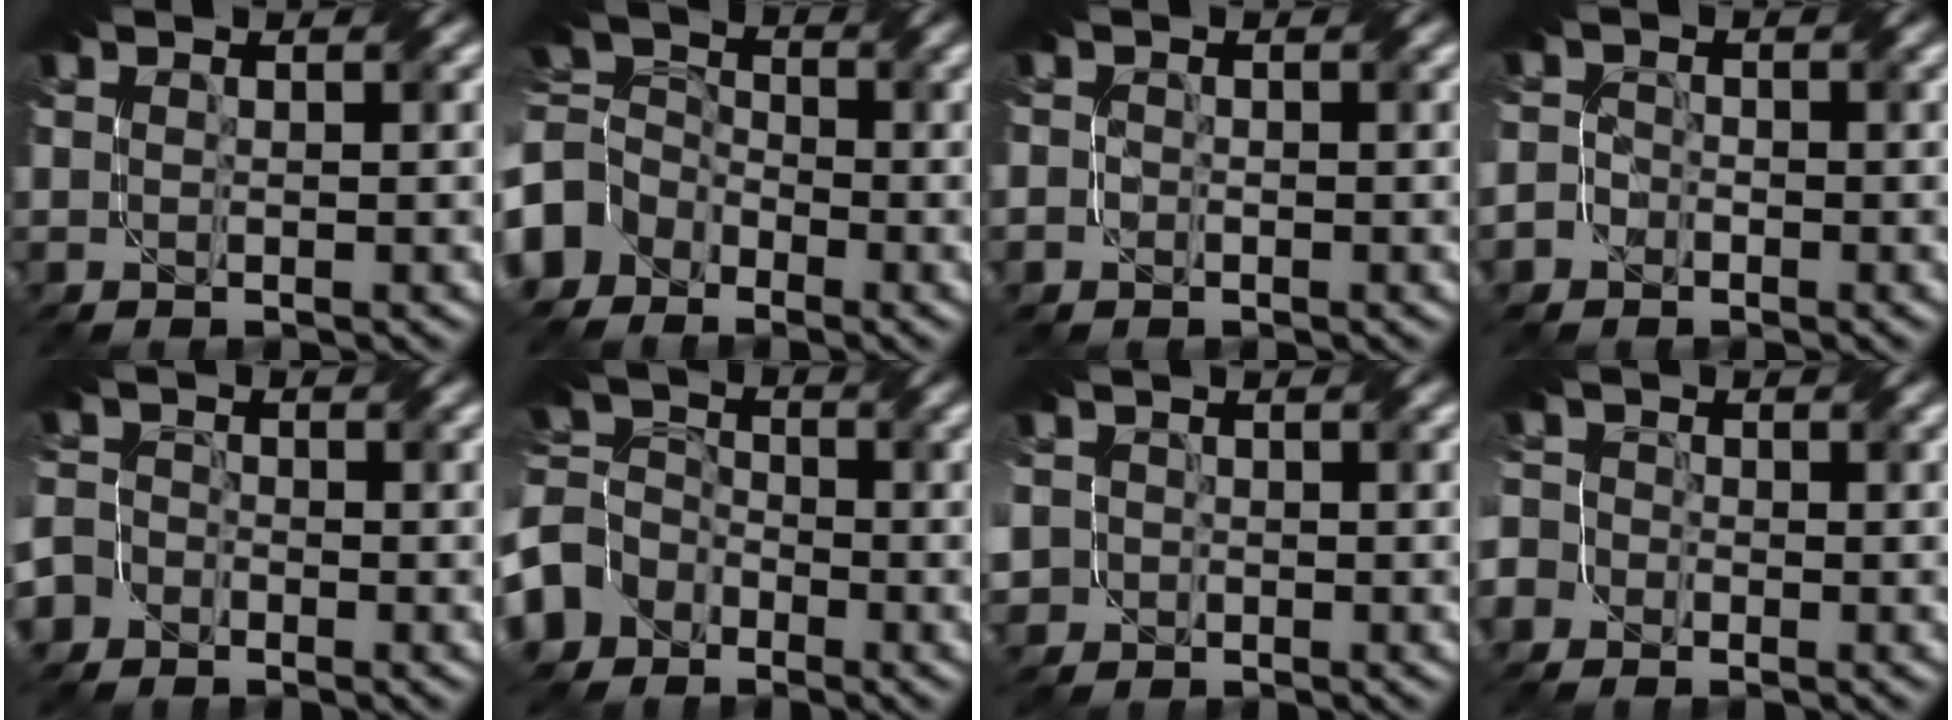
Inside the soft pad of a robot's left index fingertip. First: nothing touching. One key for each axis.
{"total": 4.9, "fx": -2.5, "fy": 4.0, "fz": 1.5, "tx": -0.033, "ty": 0.012, "tz": -0.072}
{"total": 1.1, "fx": -0.3, "fy": 1.0, "fz": 0.1, "tx": 0.006, "ty": -0.004, "tz": -0.008}
{"total": 2.1, "fx": -1.1, "fy": 1.7, "fz": 0.1, "tx": 0.012, "ty": 0.002, "tz": -0.024}
{"total": 4.3, "fx": -2.9, "fy": 3.1, "fz": 0.5, "tx": 0.001, "ty": 0.001, "tz": -0.059}
{"total": 6.4, "fx": -3.6, "fy": 5.0, "fz": 1.5, "tx": -0.033, "ty": 0.003, "tz": -0.084}
{"total": 3.9, "fx": -0.9, "fy": 3.7, "fz": 0.7, "tx": -0.026, "ty": 0.008, "tz": -0.025}
{"total": 3.5, "fx": -2.1, "fy": 2.7, "fz": 0.8, "tx": -0.010, "ty": 0.008, "tz": -0.051}